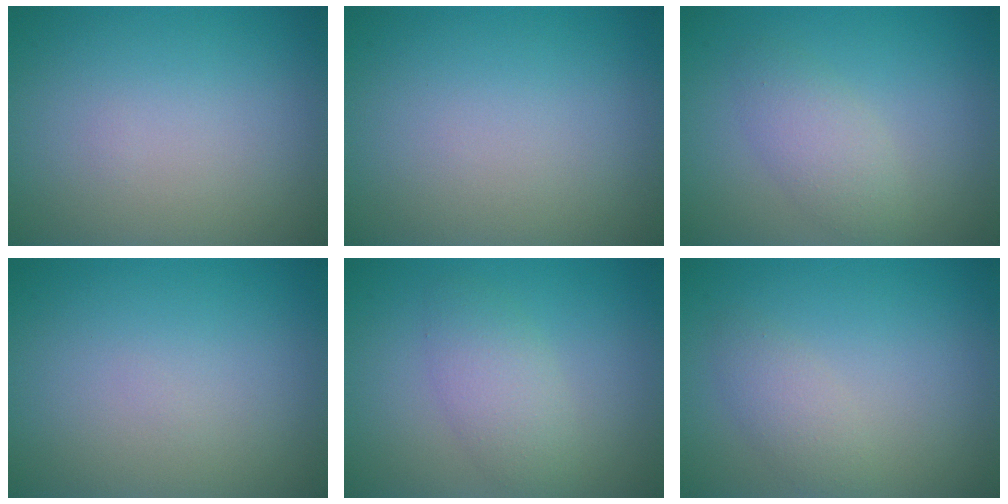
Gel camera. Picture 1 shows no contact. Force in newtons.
{"total": 0.0}
{"total": 2.7, "press": 2.6, "slide": 0.1}
{"total": 0.0}
{"total": 2.6, "press": 2.6, "slide": 0.3}
{"total": 1.9, "press": 1.9, "slide": 0.1}